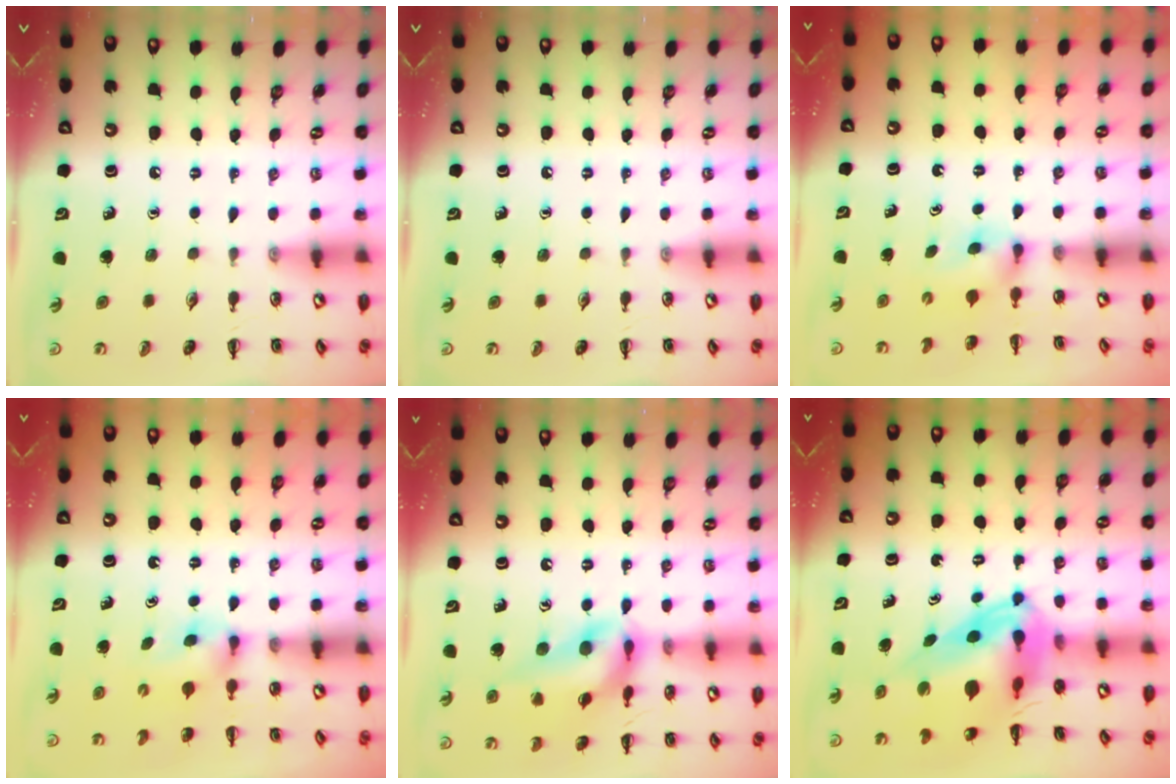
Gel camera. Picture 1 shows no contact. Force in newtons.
{"total": 0.0}
{"total": 2.9, "press": 2.8, "slide": 1.0}
{"total": 2.9, "press": 2.8, "slide": 1.0}
{"total": 14.8, "press": 14.7, "slide": 1.9}
{"total": 7.3, "press": 6.9, "slide": 2.3}